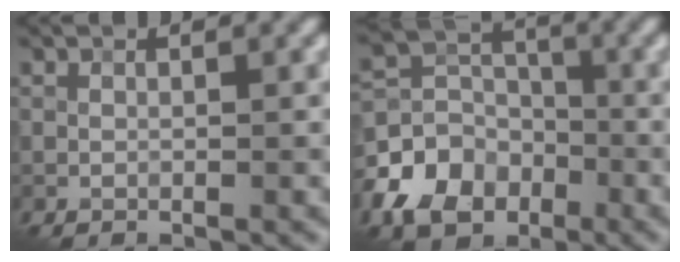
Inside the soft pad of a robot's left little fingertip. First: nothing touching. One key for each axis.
{"total": 6.9, "fx": -3.4, "fy": 5.0, "fz": 3.3, "tx": -0.066, "ty": 0.001, "tz": -0.077}